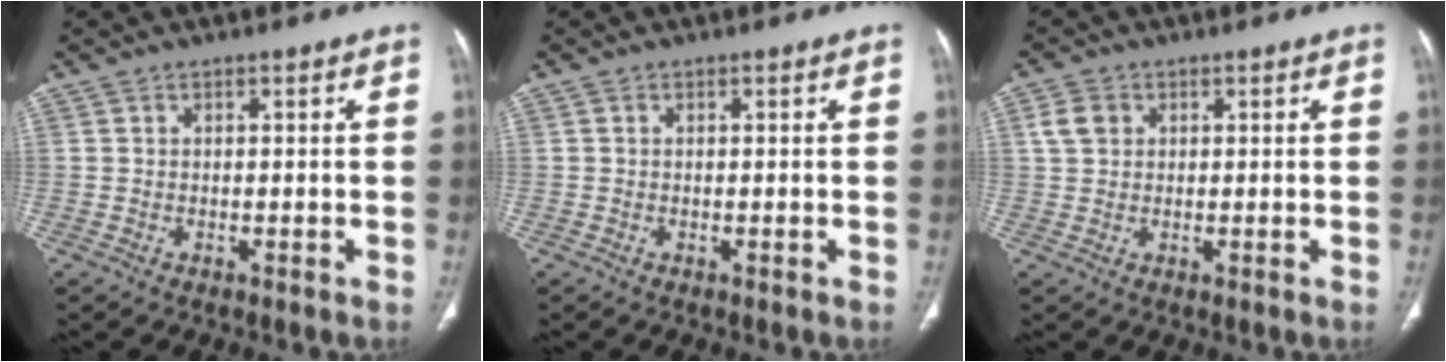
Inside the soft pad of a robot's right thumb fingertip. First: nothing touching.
{"total": 0.0}
{"total": 3.9, "force": [1.3, 3.1, 1.9], "torque": [-0.029, 0.003, 0.026]}